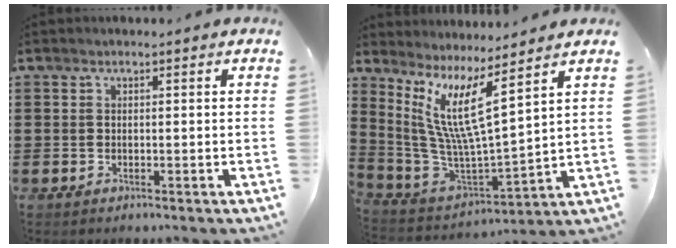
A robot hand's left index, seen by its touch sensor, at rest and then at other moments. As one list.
[{"total": 10.5, "force": [4.9, 1.5, 9.1], "torque": [-0.209, -0.042, 0.078]}]